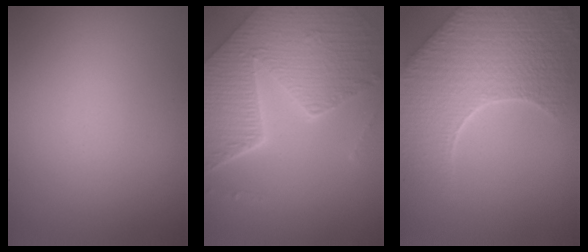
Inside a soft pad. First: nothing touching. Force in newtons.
{"total": 8.9, "press": 6.3, "slide": 6.3}
{"total": 9.2, "press": 6.4, "slide": 6.6}